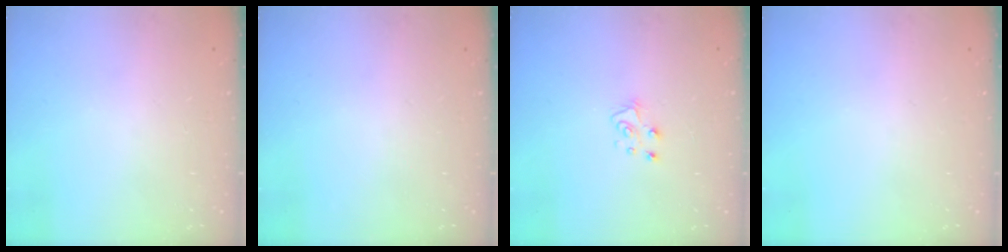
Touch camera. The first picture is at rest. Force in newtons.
{"total": 0.0}
{"total": 6.3, "press": 6.3, "slide": 0.3}
{"total": 0.0}